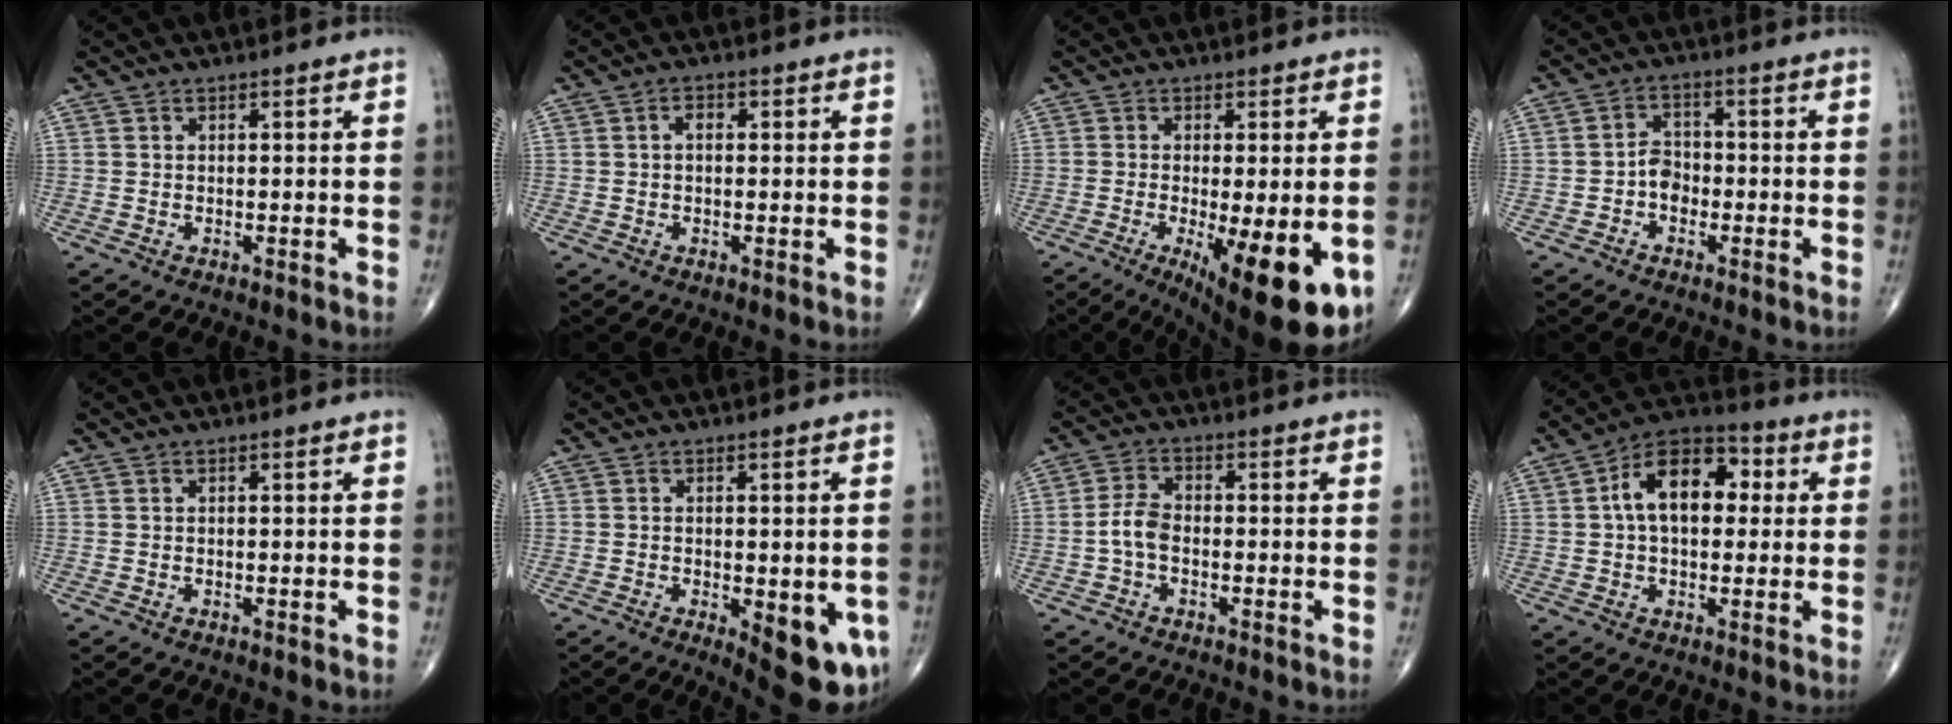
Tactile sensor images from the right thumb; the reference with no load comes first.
{"total": 2.0, "force": [0.3, 1.2, 1.6], "torque": [-0.025, 0.008, 0.003]}
{"total": 15.6, "force": [-5.4, 4.5, 13.9], "torque": [-0.172, -0.024, -0.067]}
{"total": 4.0, "force": [-1.4, 3.0, 2.2], "torque": [-0.022, 0.019, -0.032]}
{"total": 0.0}
{"total": 11.8, "force": [-3.8, 4.7, 10.2], "torque": [-0.117, -0.015, -0.038]}
{"total": 4.2, "force": [-1.2, 2.4, 3.2], "torque": [-0.067, 0.017, -0.029]}
{"total": 13.7, "force": [2.3, 8.3, 10.7], "torque": [-0.153, 0.029, 0.025]}